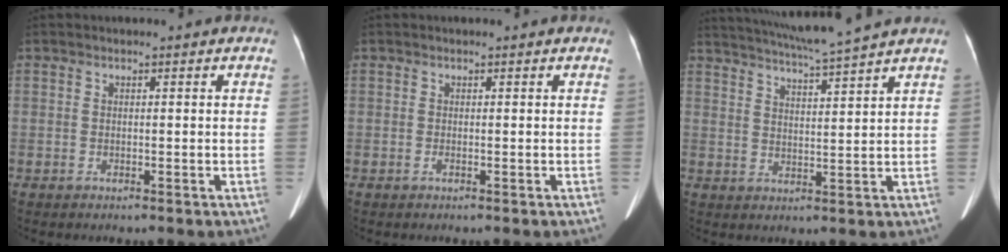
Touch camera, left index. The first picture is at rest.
{"total": 0.5, "force": [-0.5, -0.1, 0.2], "torque": [-0.008, -0.007, -0.005]}
{"total": 11.2, "force": [10.0, -1.9, 4.6], "torque": [-0.085, -0.002, 0.152]}